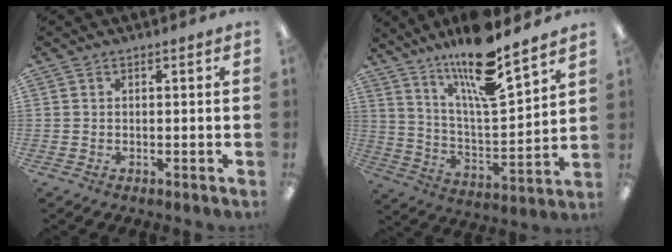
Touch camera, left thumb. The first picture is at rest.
{"total": 16.8, "force": [13.6, 2.8, 9.4], "torque": [-0.180, -0.082, 0.229]}